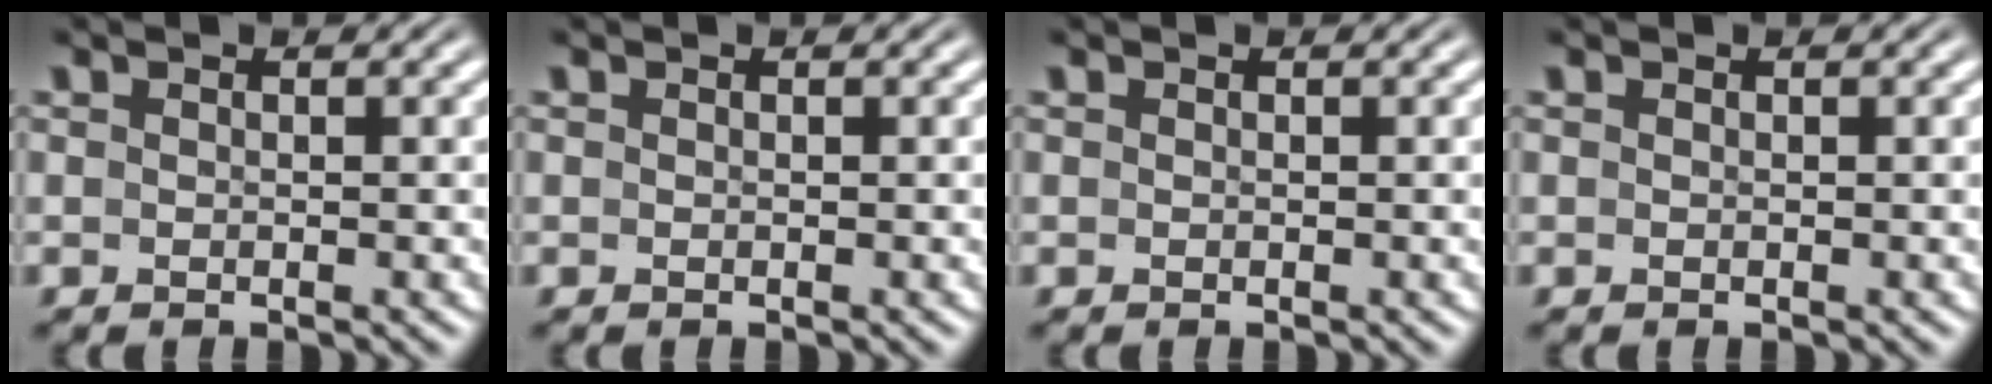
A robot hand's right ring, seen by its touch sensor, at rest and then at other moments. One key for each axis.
{"total": 0.0}
{"total": 0.0}
{"total": 0.0}